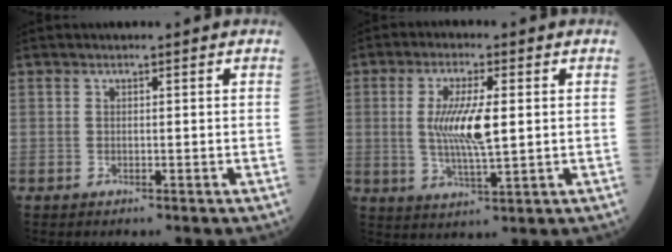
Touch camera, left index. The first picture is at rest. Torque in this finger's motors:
{"motor_torque": [0.64, 0.55, 0.29, 0.08]}